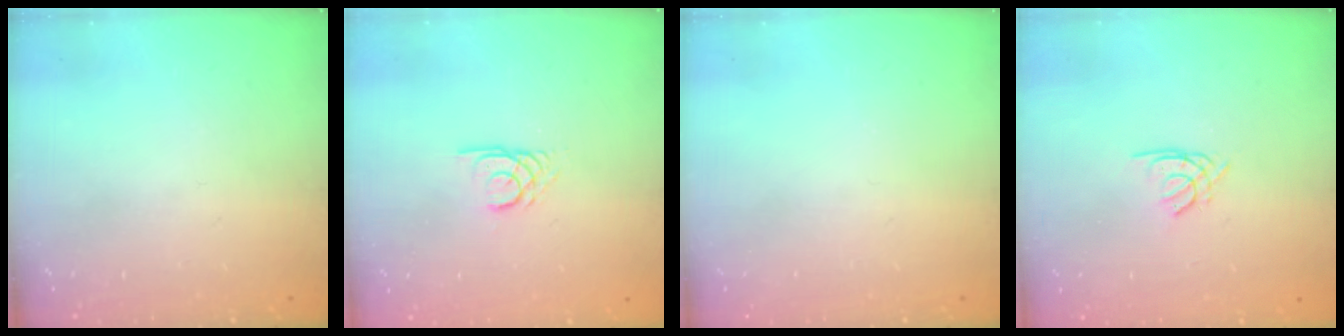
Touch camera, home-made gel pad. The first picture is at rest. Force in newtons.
{"total": 2.7, "press": 2.7, "slide": 0.1}
{"total": 0.0}
{"total": 1.4, "press": 1.4, "slide": 0.4}